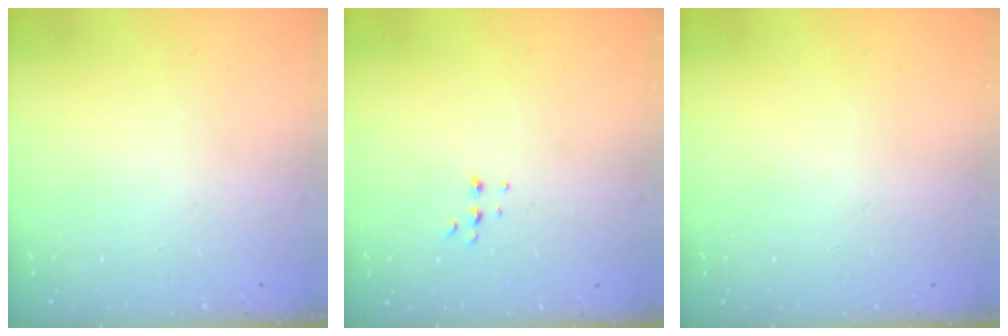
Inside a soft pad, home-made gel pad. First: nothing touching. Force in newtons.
{"total": 4.0, "press": 4.0, "slide": 0.8}
{"total": 0.0}